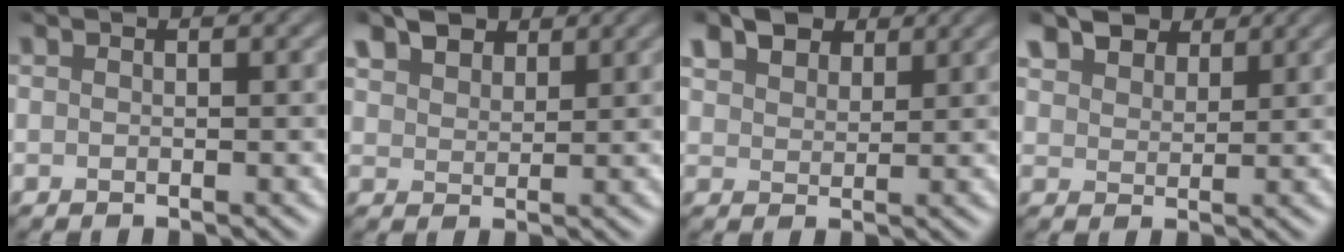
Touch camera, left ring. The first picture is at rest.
{"total": 3.8, "force": [2.8, 2.0, 1.6], "torque": [-0.043, 0.013, 0.051]}
{"total": 5.2, "force": [3.6, 2.9, 2.5], "torque": [-0.065, 0.012, 0.062]}
{"total": 5.2, "force": [4.0, 2.6, 2.1], "torque": [-0.060, 0.004, 0.075]}